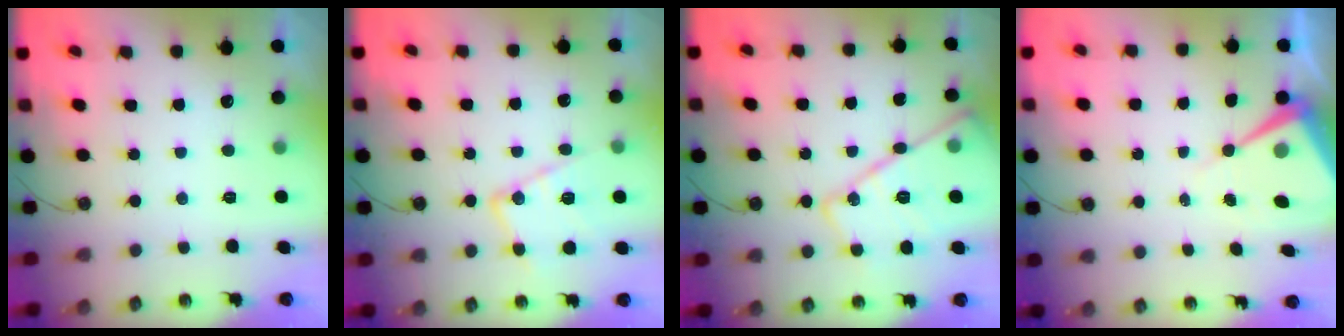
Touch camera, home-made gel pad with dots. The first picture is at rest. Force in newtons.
{"total": 14.7, "press": 14.7, "slide": 1.2}
{"total": 18.1, "press": 18.1, "slide": 1.4}
{"total": 9.4, "press": 9.4, "slide": 0.7}